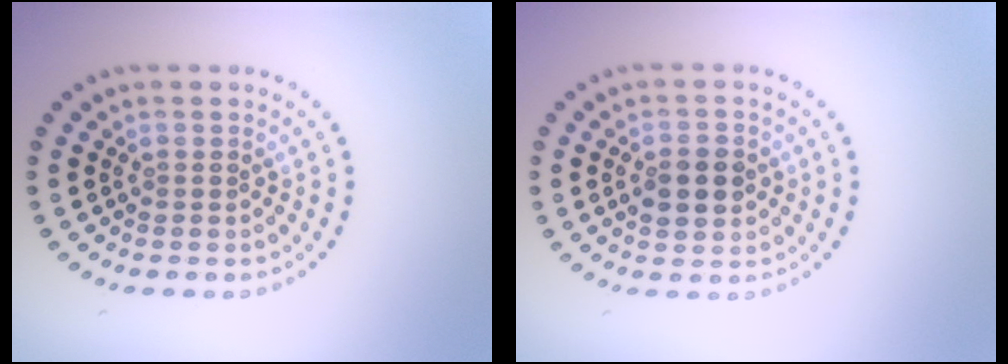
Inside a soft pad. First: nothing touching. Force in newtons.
{"total": 3.7, "press": 3.7, "slide": 0.2}